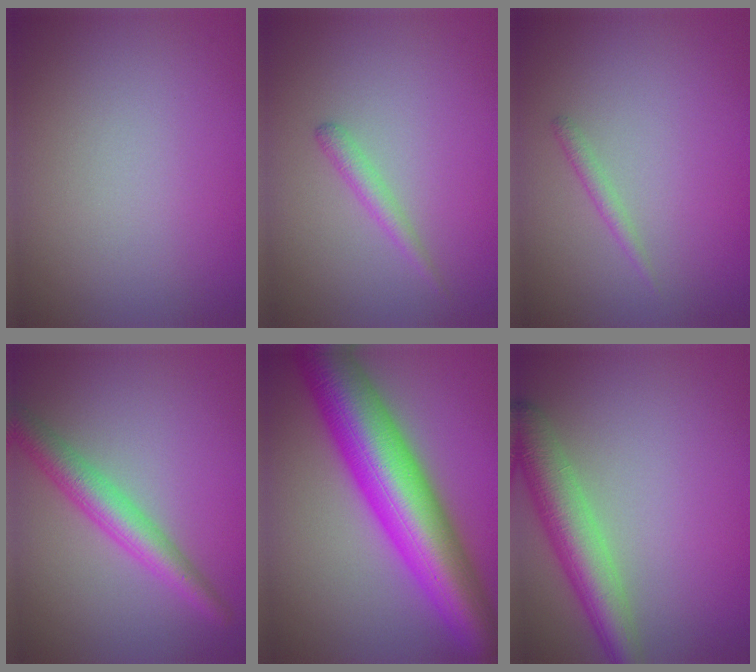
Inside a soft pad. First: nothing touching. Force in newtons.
{"total": 1.4, "press": 1.4, "slide": 0.0}
{"total": 0.9, "press": 0.9, "slide": 0.0}
{"total": 3.9, "press": 3.9, "slide": 0.1}
{"total": 12.2, "press": 12.2, "slide": 0.2}
{"total": 5.2, "press": 5.2, "slide": 0.3}